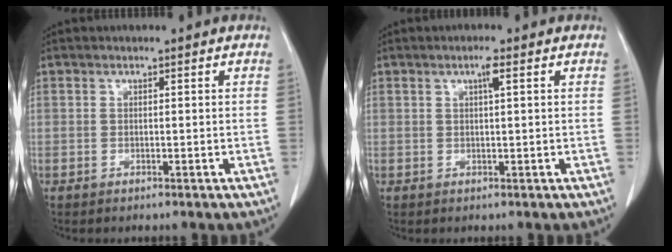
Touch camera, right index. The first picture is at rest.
{"total": 1.7, "force": [0.7, 0.0, 1.6], "torque": [-0.028, 0.001, 0.011]}